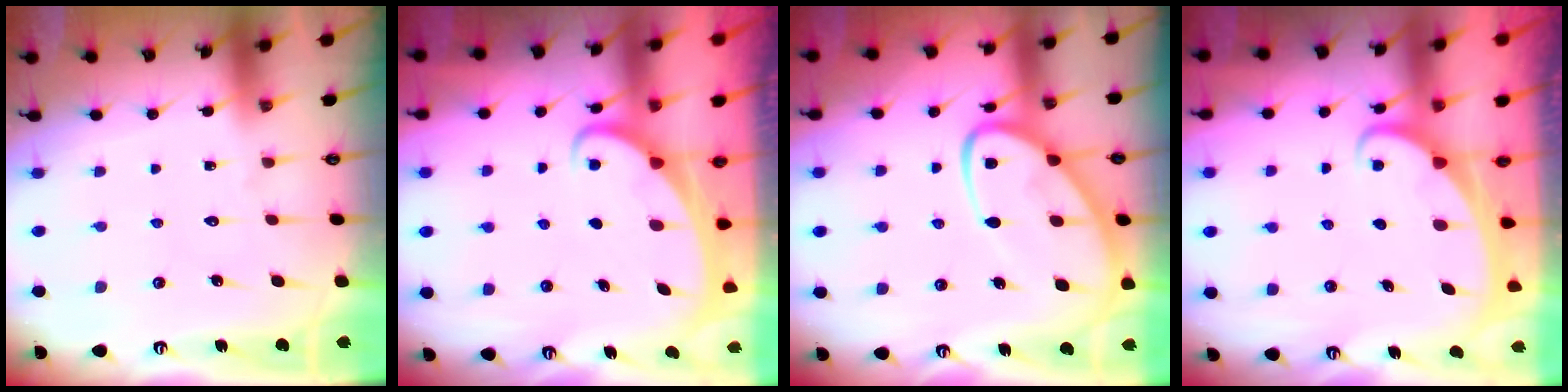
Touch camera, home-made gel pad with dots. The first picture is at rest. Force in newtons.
{"total": 2.4, "press": 2.4, "slide": 0.3}
{"total": 12.6, "press": 12.6, "slide": 1.1}
{"total": 1.8, "press": 1.8, "slide": 0.2}